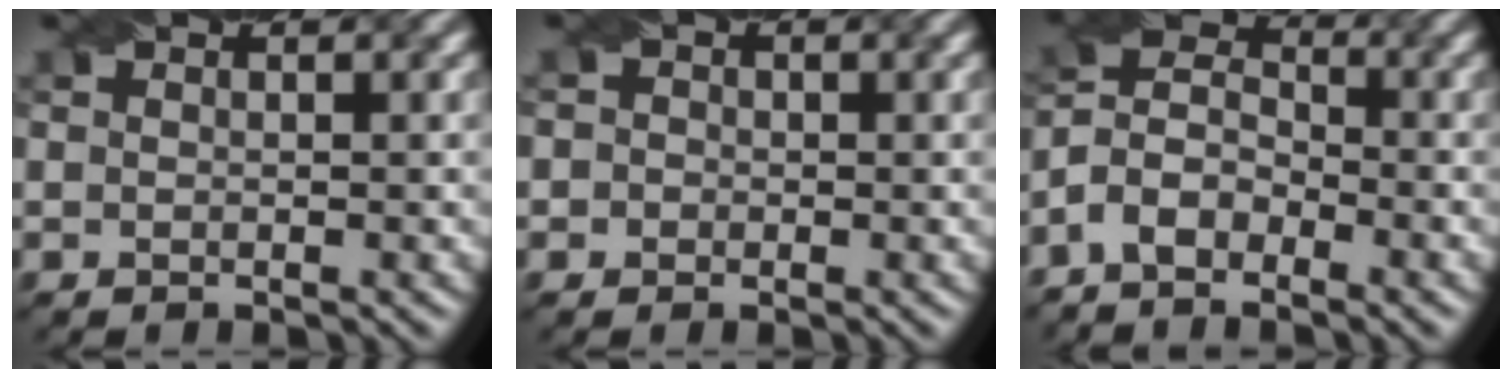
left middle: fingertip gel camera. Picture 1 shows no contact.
{"total": 2.0, "force": [0.4, 1.9, 0.7], "torque": [0.011, 0.015, -0.015]}
{"total": 4.9, "force": [-3.5, 2.4, 2.5], "torque": [-0.045, 0.012, -0.079]}